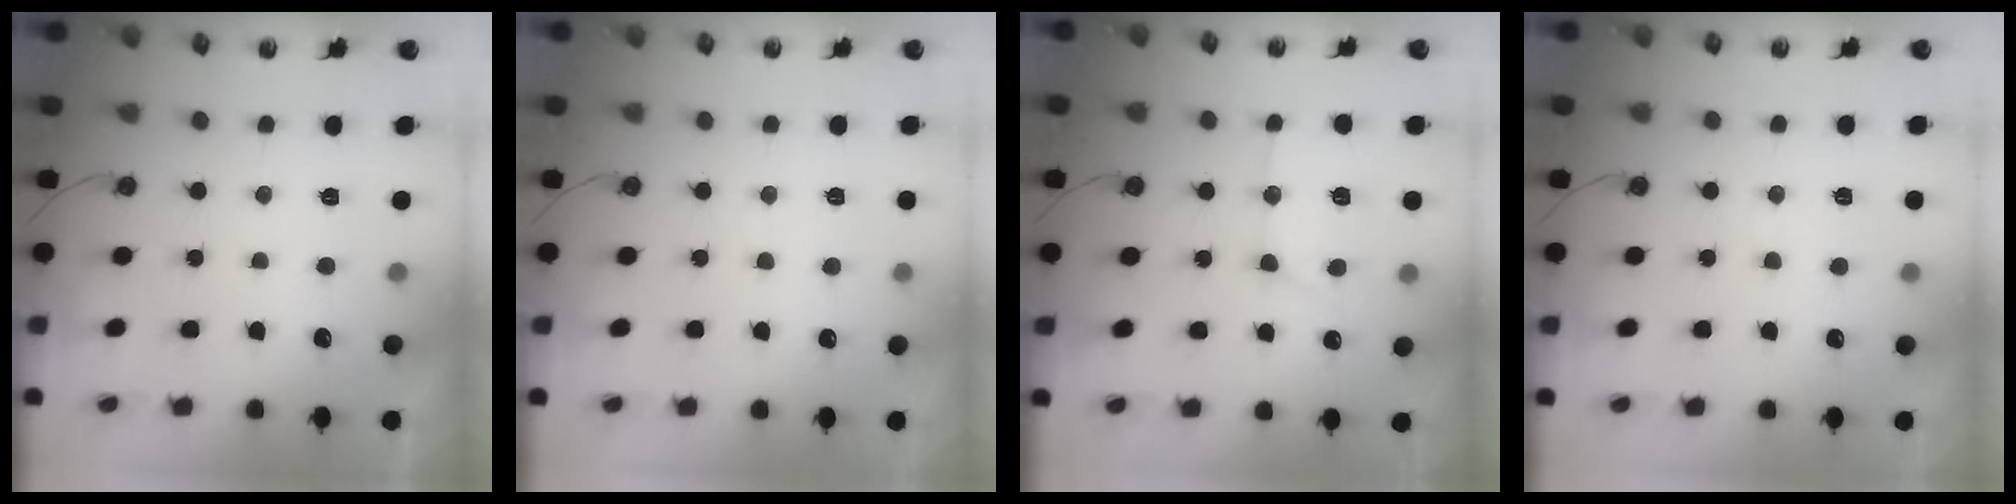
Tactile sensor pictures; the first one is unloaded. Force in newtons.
{"total": 2.2, "press": 2.2, "slide": 0.4}
{"total": 13.5, "press": 13.4, "slide": 1.3}
{"total": 4.6, "press": 4.6, "slide": 0.6}